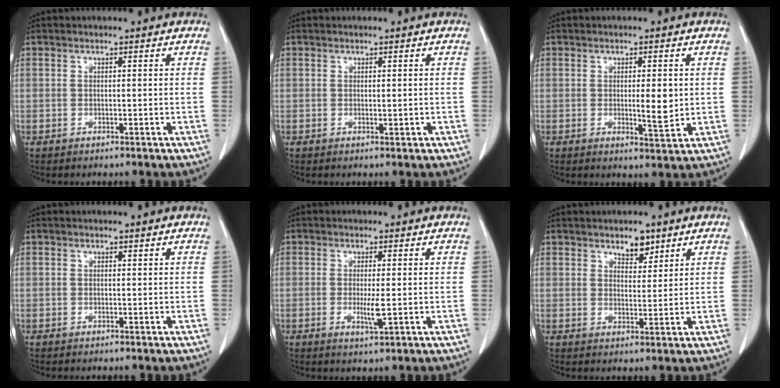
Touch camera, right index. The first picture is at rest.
{"total": 1.0, "force": [-0.1, 0.2, 1.0], "torque": [-0.016, -0.004, 0.002]}
{"total": 4.3, "force": [0.2, 0.9, 4.2], "torque": [-0.064, -0.007, 0.004]}
{"total": 0.0}
{"total": 3.0, "force": [-0.3, 0.2, 3.0], "torque": [-0.055, -0.007, -0.003]}
{"total": 3.5, "force": [2.6, 1.7, 1.7], "torque": [-0.023, -0.005, 0.043]}